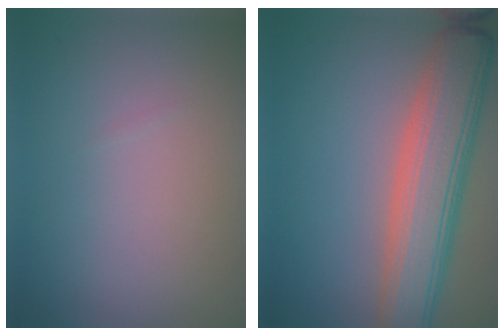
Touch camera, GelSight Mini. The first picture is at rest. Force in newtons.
{"total": 8.5, "press": 8.5, "slide": 0.5}